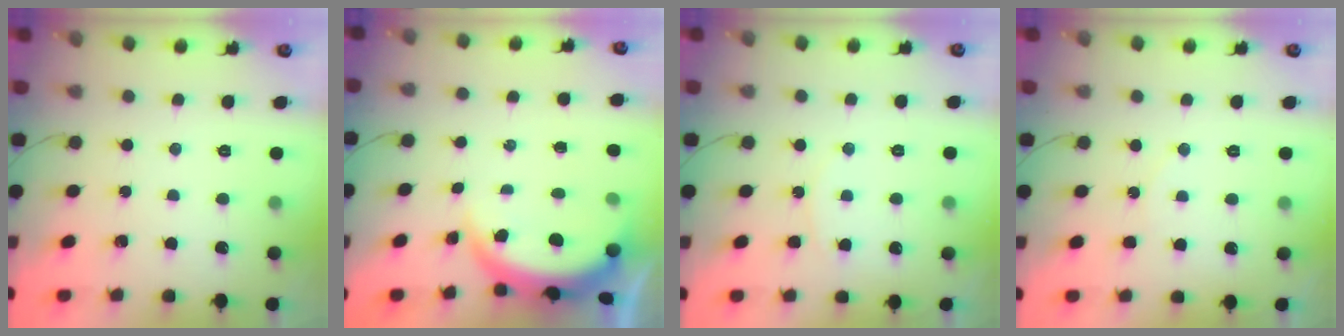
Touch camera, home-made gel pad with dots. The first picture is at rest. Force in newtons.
{"total": 5.4, "press": 5.3, "slide": 0.4}
{"total": 4.8, "press": 4.7, "slide": 0.7}
{"total": 4.8, "press": 4.8, "slide": 0.6}